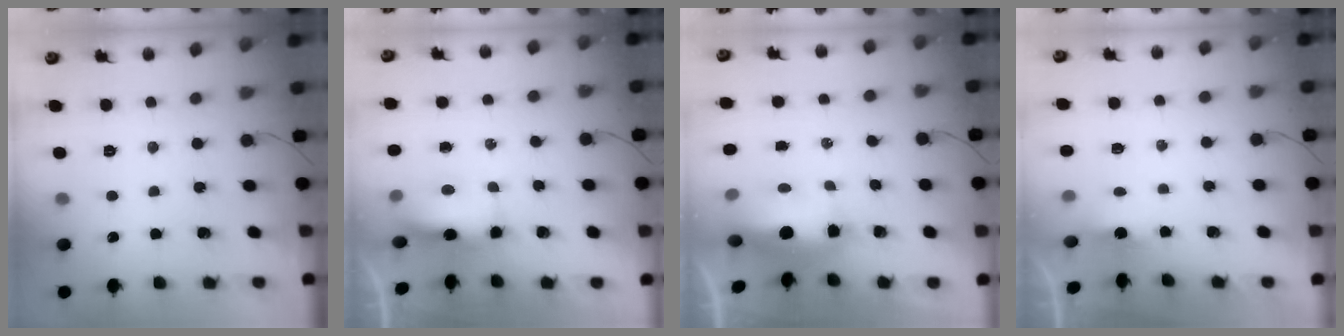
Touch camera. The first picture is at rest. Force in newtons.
{"total": 7.4, "press": 7.3, "slide": 1.4}
{"total": 10.7, "press": 10.5, "slide": 2.3}
{"total": 2.7, "press": 2.6, "slide": 0.7}